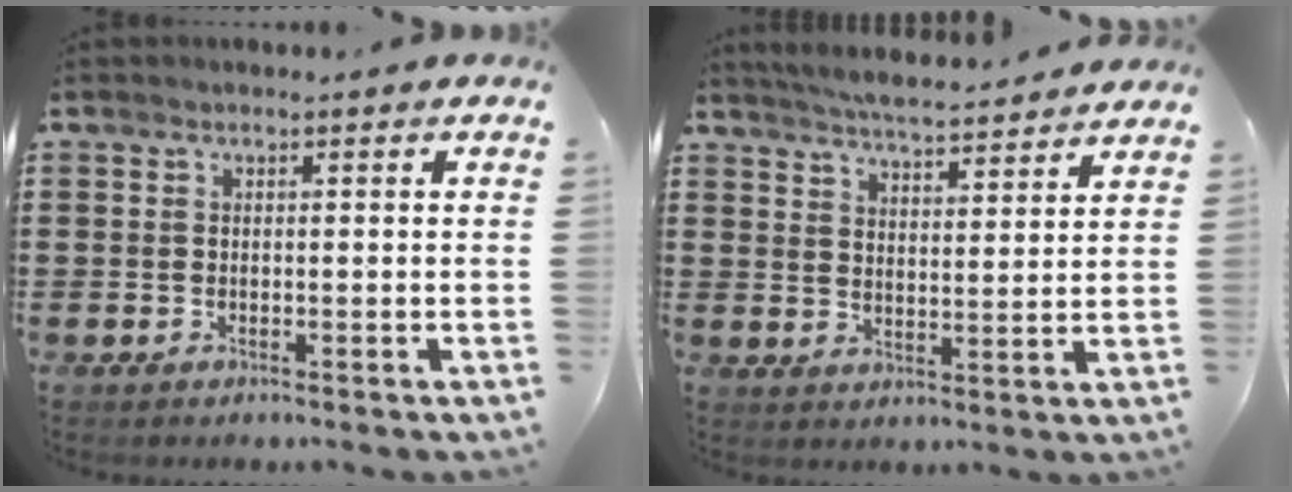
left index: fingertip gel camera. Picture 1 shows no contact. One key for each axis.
{"total": 4.8, "fx": 4.6, "fy": -0.4, "fz": 1.0, "tx": -0.037, "ty": -0.027, "tz": 0.081}